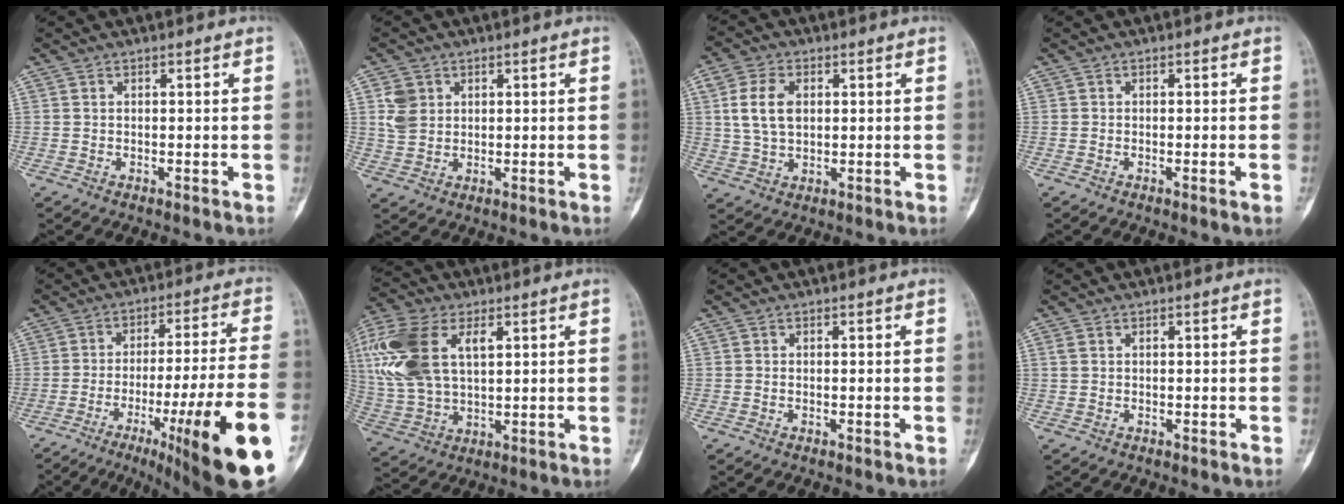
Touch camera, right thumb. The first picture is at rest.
{"total": 4.8, "force": [1.7, 4.0, 2.2], "torque": [-0.022, 0.000, 0.037]}
{"total": 8.1, "force": [1.6, 5.3, 5.8], "torque": [-0.113, 0.004, 0.035]}
{"total": 1.3, "force": [-0.5, -0.1, 1.3], "torque": [-0.022, -0.002, -0.005]}
{"total": 24.1, "force": [-10.3, 2.2, 21.7], "torque": [-0.264, 0.023, -0.148]}
{"total": 19.0, "force": [5.8, 11.0, 14.3], "torque": [-0.316, 0.002, 0.111]}
{"total": 0.0}
{"total": 1.1, "force": [0.4, 0.8, 0.7], "torque": [-0.011, 0.006, 0.011]}